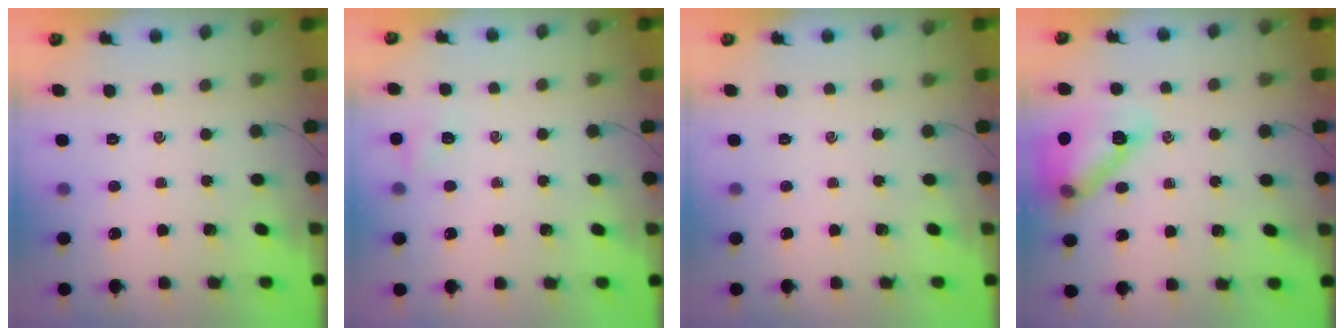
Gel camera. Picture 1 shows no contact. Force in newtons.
{"total": 4.4, "press": 4.2, "slide": 1.2}
{"total": 0.0}
{"total": 16.7, "press": 16.6, "slide": 1.8}